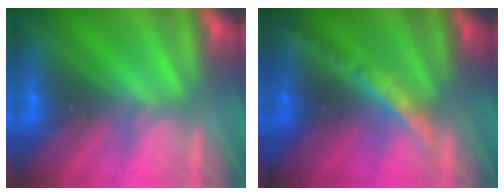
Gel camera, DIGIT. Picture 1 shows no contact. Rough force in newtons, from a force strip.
{"total": 2.4}